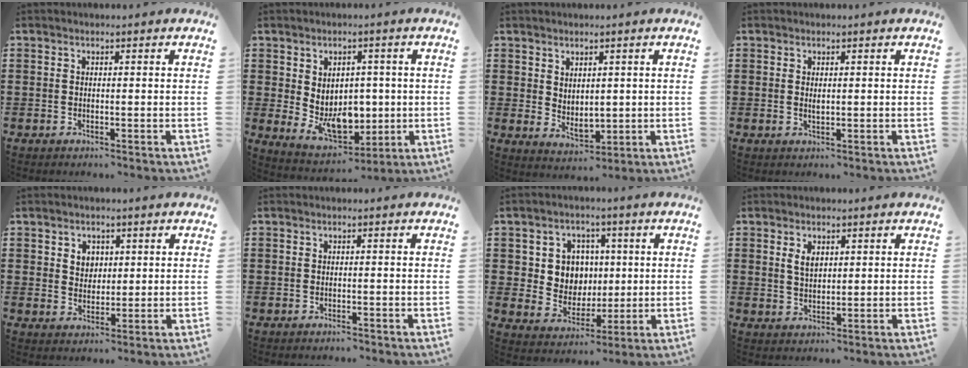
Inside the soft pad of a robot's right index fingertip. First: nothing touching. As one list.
[{"total": 7.7, "force": [-0.5, 5.6, 5.2], "torque": [-0.073, 0.002, -0.007]}, {"total": 2.9, "force": [2.0, 1.9, 0.9], "torque": [-0.017, -0.003, 0.036]}, {"total": 1.0, "force": [0.2, 0.3, 1.0], "torque": [-0.020, 0.000, 0.004]}, {"total": 3.1, "force": [1.4, 2.6, 0.9], "torque": [-0.021, 0.007, 0.023]}, {"total": 0.6, "force": [-0.6, 0.0, 0.2], "torque": [-0.008, -0.006, -0.011]}, {"total": 6.7, "force": [1.6, 6.2, 2.2], "torque": [-0.067, 0.012, 0.029]}, {"total": 2.7, "force": [1.2, 1.5, 1.9], "torque": [-0.043, 0.004, 0.021]}]